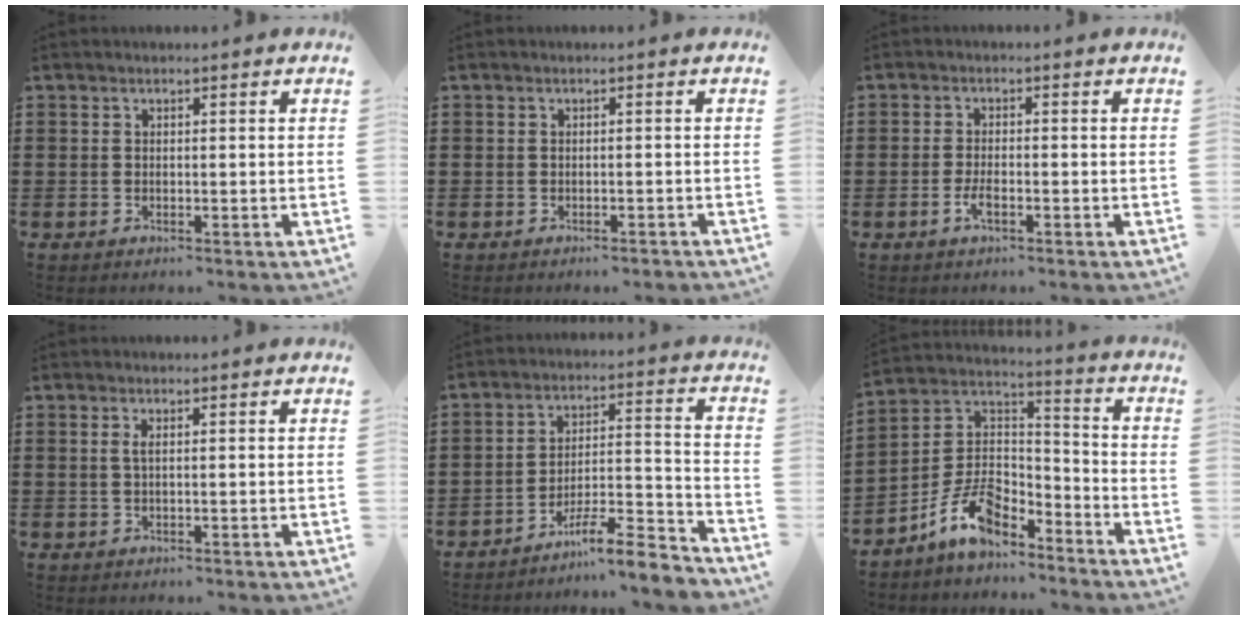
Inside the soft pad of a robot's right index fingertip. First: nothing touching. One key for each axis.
{"total": 0.8, "fx": -0.6, "fy": 0.1, "fz": 0.4, "tx": -0.010, "ty": -0.003, "tz": -0.012}
{"total": 2.8, "fx": -1.3, "fy": 0.8, "fz": 2.3, "tx": -0.055, "ty": -0.006, "tz": -0.027}
{"total": 1.2, "fx": 0.2, "fy": 0.2, "fz": 1.2, "tx": -0.023, "ty": 0.001, "tz": 0.002}
{"total": 8.6, "fx": -7.6, "fy": 1.1, "fz": 4.0, "tx": -0.055, "ty": 0.017, "tz": -0.143}
{"total": 9.9, "fx": -7.0, "fy": 4.7, "fz": 5.2, "tx": -0.121, "ty": 0.010, "tz": -0.138}